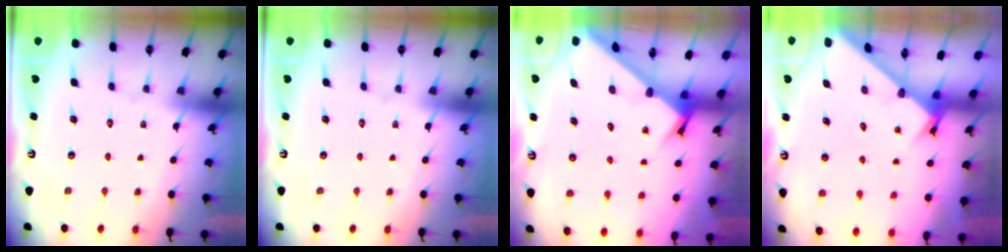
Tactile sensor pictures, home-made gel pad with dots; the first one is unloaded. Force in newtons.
{"total": 0.0}
{"total": 2.8, "press": 2.8, "slide": 0.3}
{"total": 2.7, "press": 2.7, "slide": 0.3}